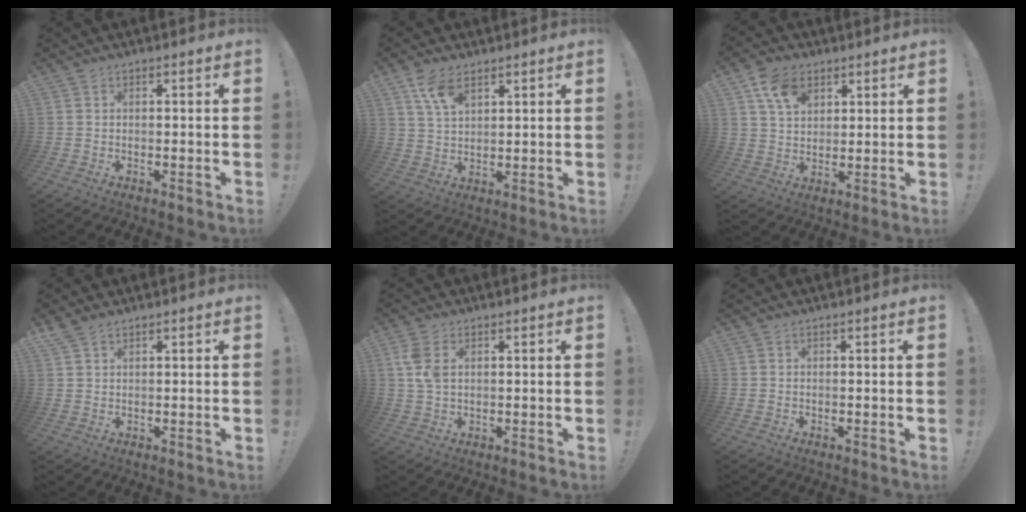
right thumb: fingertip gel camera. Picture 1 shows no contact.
{"total": 7.3, "force": [4.6, 3.4, 4.4], "torque": [-0.081, -0.019, 0.087]}
{"total": 9.8, "force": [5.2, 6.5, 5.0], "torque": [-0.073, -0.017, 0.100]}
{"total": 2.7, "force": [2.2, 1.1, 1.2], "torque": [-0.017, -0.012, 0.040]}
{"total": 5.3, "force": [1.8, 3.3, 3.8], "torque": [-0.067, -0.003, 0.032]}
{"total": 0.0}